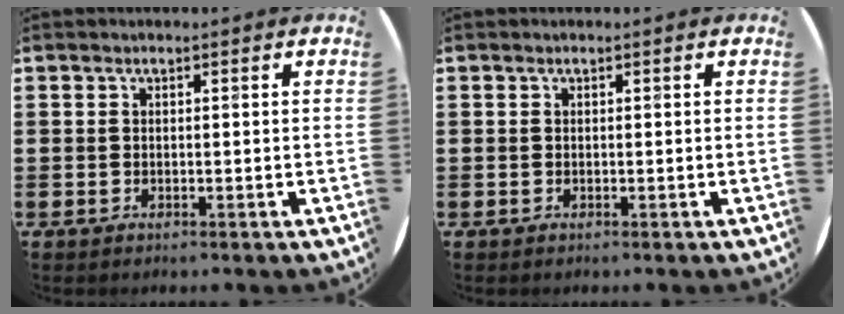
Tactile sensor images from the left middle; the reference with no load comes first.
{"total": 0.0}